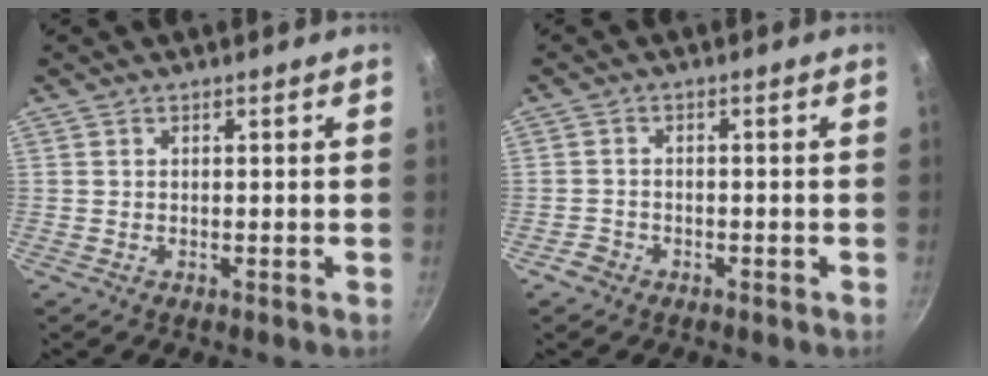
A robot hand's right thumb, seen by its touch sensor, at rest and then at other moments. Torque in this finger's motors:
{"motor_torque": [-0.23, 0.05, 0.02, 0.22, 0.01]}